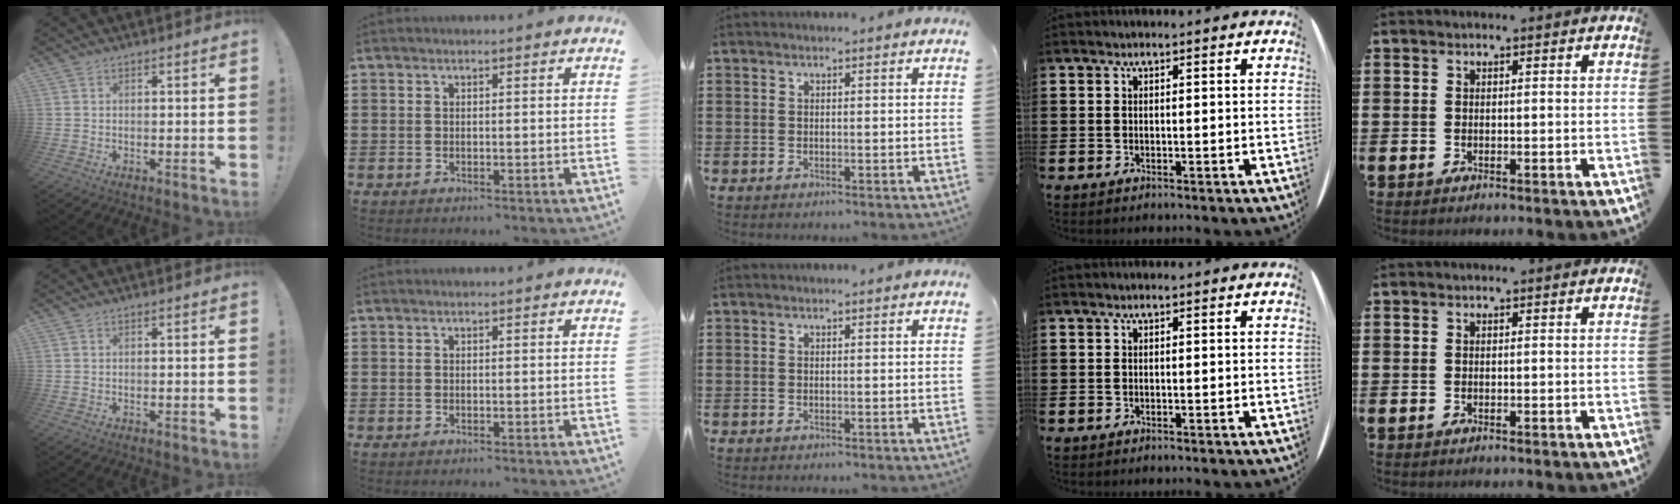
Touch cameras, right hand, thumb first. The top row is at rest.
{}